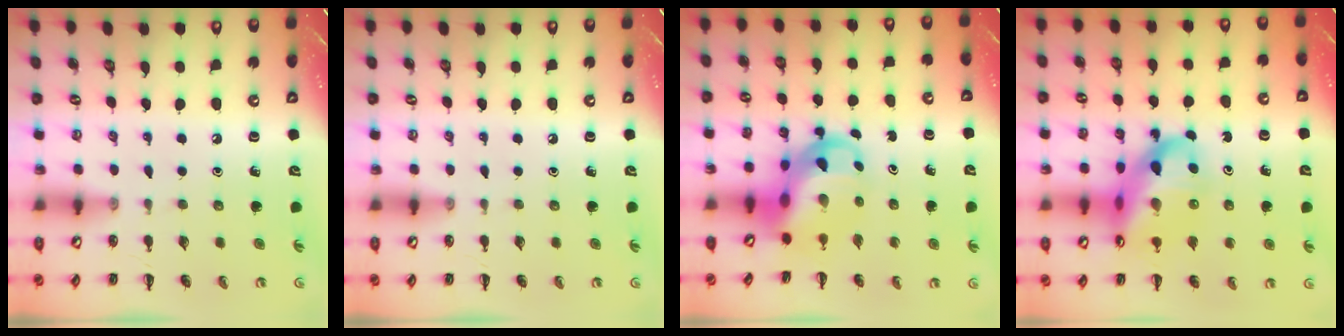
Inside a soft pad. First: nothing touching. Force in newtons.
{"total": 0.0}
{"total": 9.4, "press": 8.9, "slide": 2.9}
{"total": 17.1, "press": 16.6, "slide": 4.2}